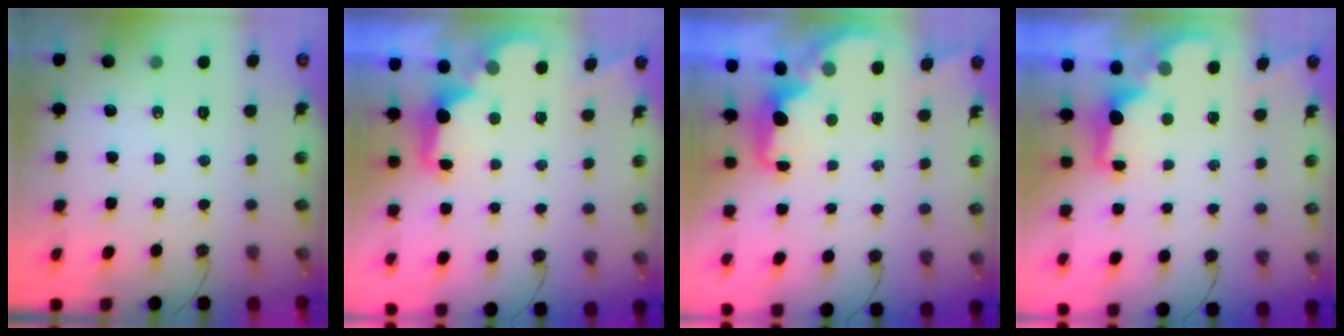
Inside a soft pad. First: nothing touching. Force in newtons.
{"total": 2.8, "press": 2.6, "slide": 0.8}
{"total": 2.3, "press": 2.1, "slide": 0.8}
{"total": 1.7, "press": 1.6, "slide": 0.6}